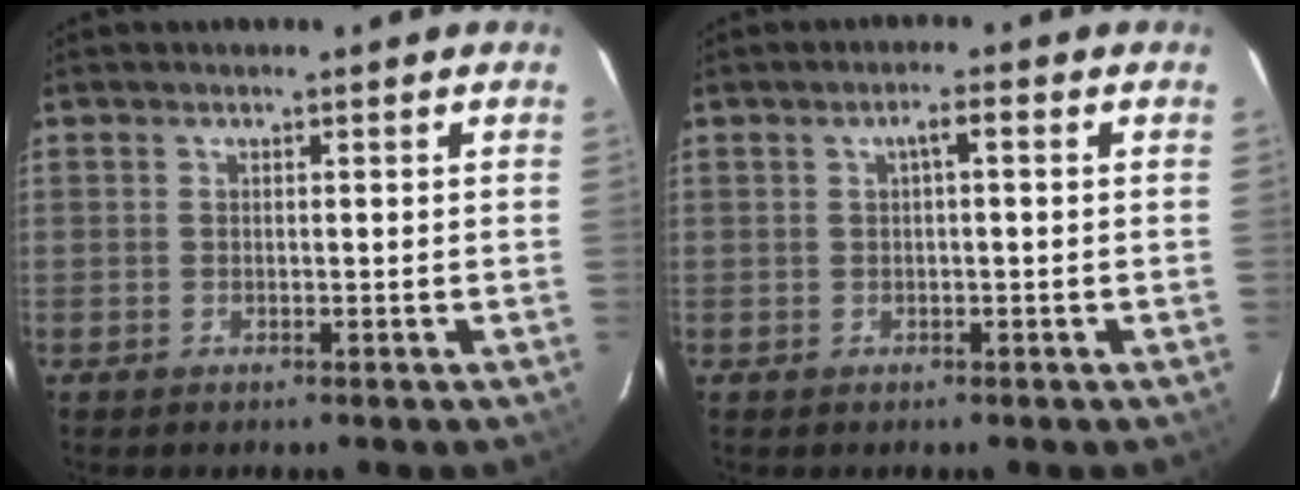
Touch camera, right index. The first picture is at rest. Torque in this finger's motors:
{"motor_torque": [0.30, -0.04, 0.13, 0.04]}